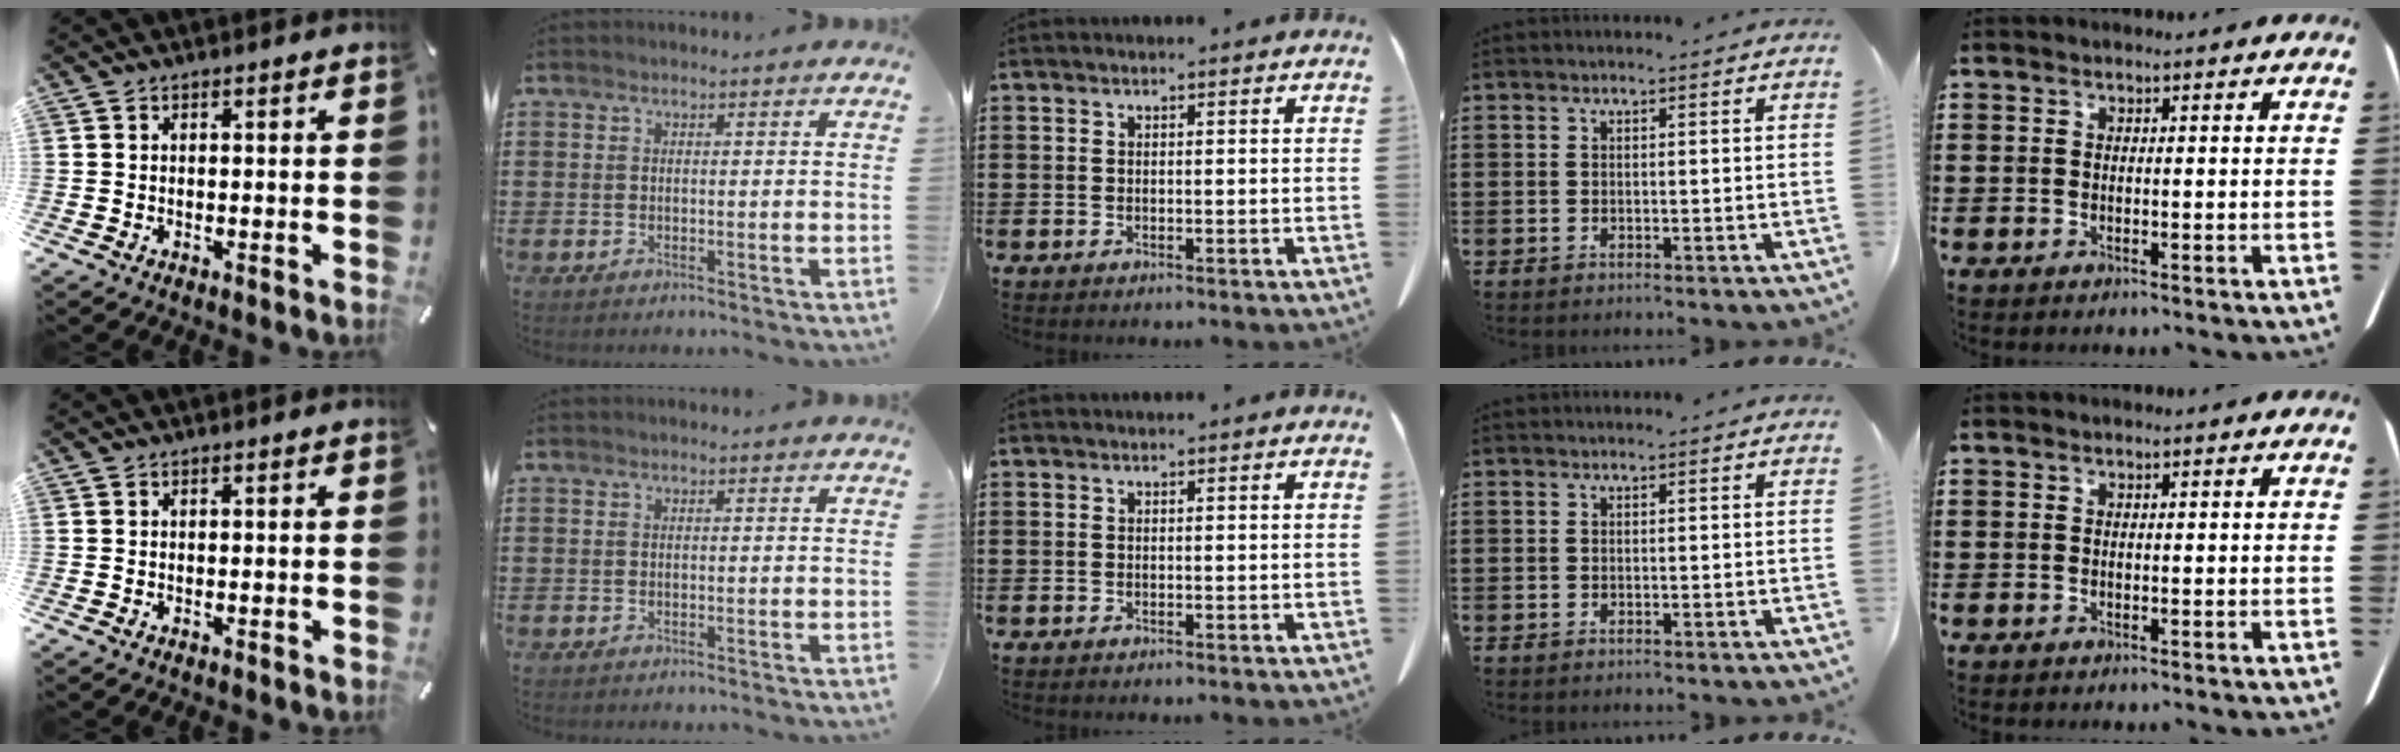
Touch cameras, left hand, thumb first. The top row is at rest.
{}